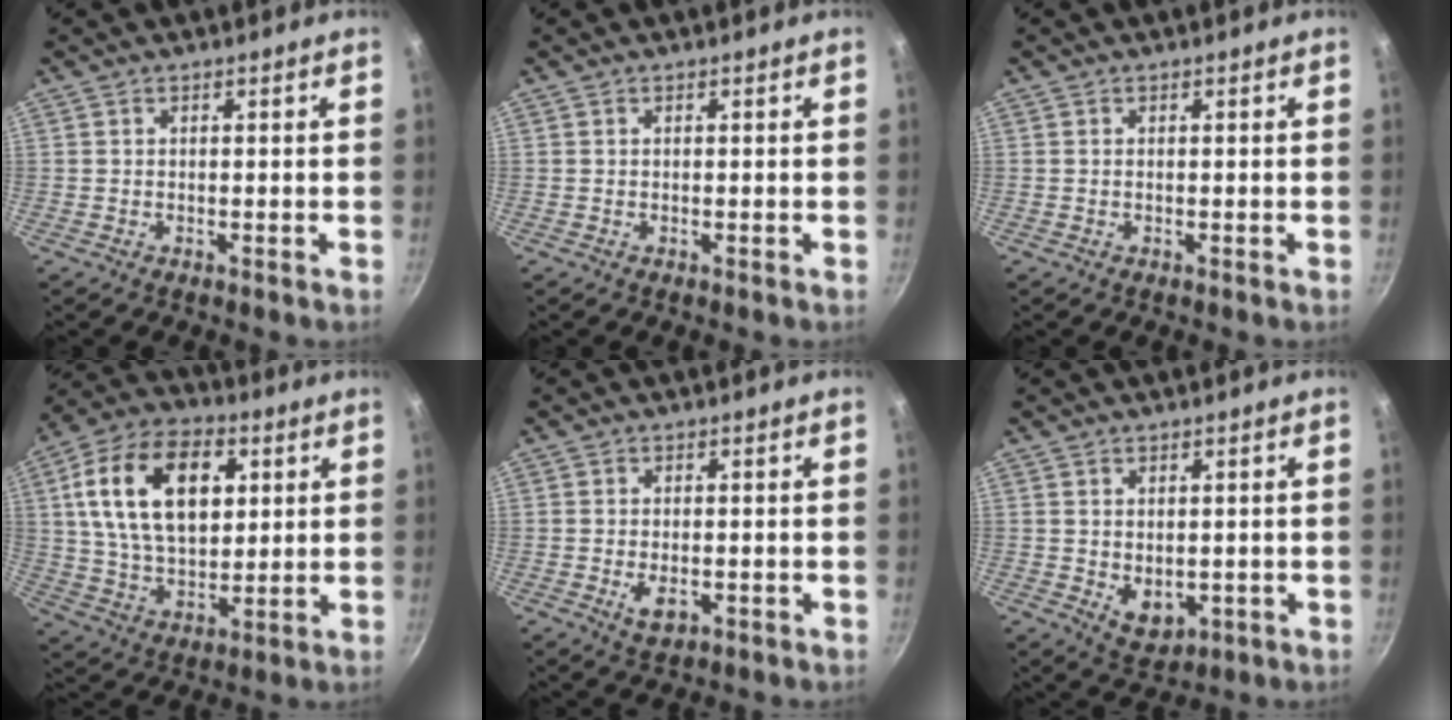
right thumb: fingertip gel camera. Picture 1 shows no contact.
{"total": 0.0}
{"total": 0.0}
{"total": 20.4, "force": [5.4, 12.6, 15.1], "torque": [-0.246, -0.002, 0.091]}
{"total": 4.0, "force": [-1.0, 2.3, 3.1], "torque": [-0.049, -0.002, -0.011]}
{"total": 5.6, "force": [-0.2, 4.0, 3.9], "torque": [-0.049, -0.012, 0.010]}